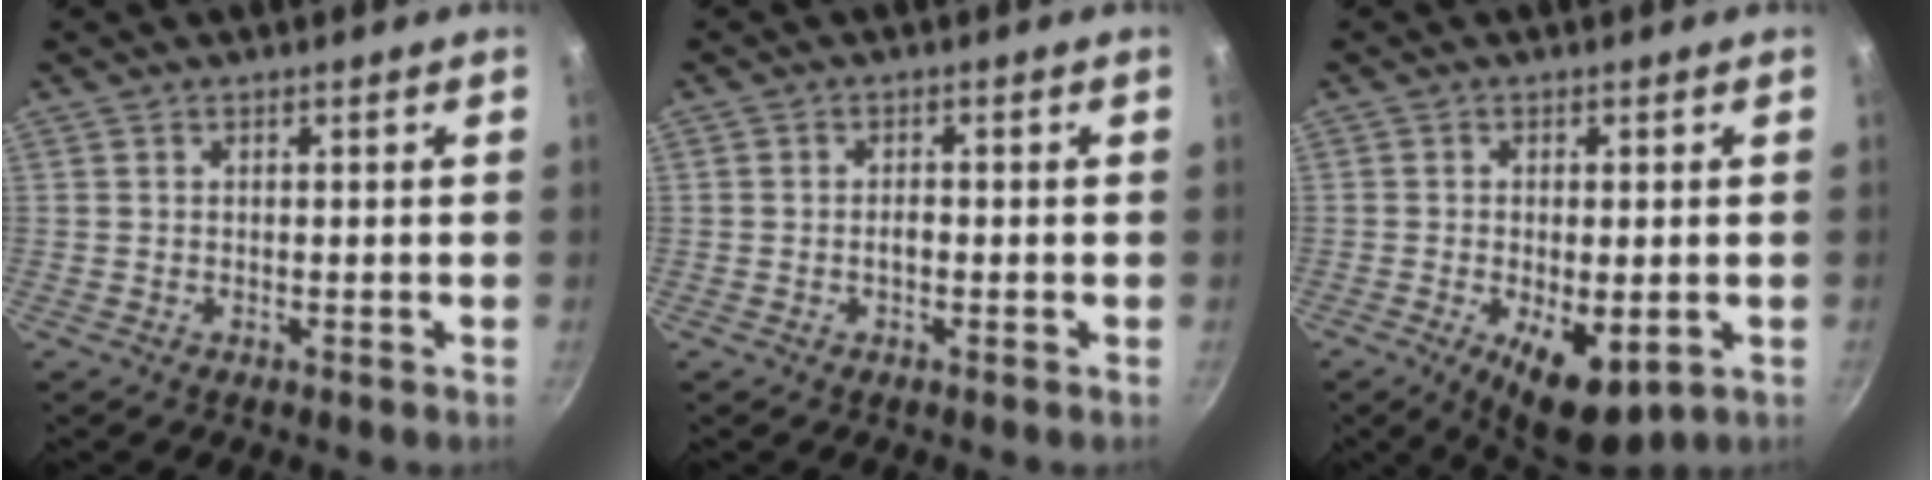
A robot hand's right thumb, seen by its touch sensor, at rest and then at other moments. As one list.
[{"total": 1.5, "force": [-0.5, 0.9, 1.1], "torque": [-0.015, 0.009, -0.008]}, {"total": 9.5, "force": [-2.8, 4.2, 8.1], "torque": [-0.118, -0.003, -0.031]}]